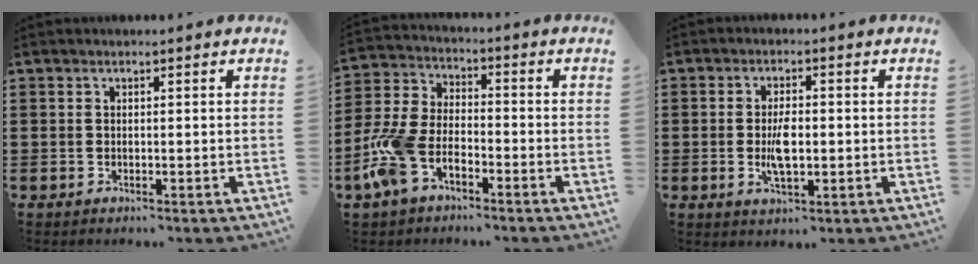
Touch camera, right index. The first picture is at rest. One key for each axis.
{"total": 7.8, "fx": -4.4, "fy": 3.9, "fz": 5.0, "tx": -0.141, "ty": -0.004, "tz": -0.093}
{"total": 4.8, "fx": -0.5, "fy": 2.0, "fz": 4.4, "tx": -0.094, "ty": -0.003, "tz": -0.013}